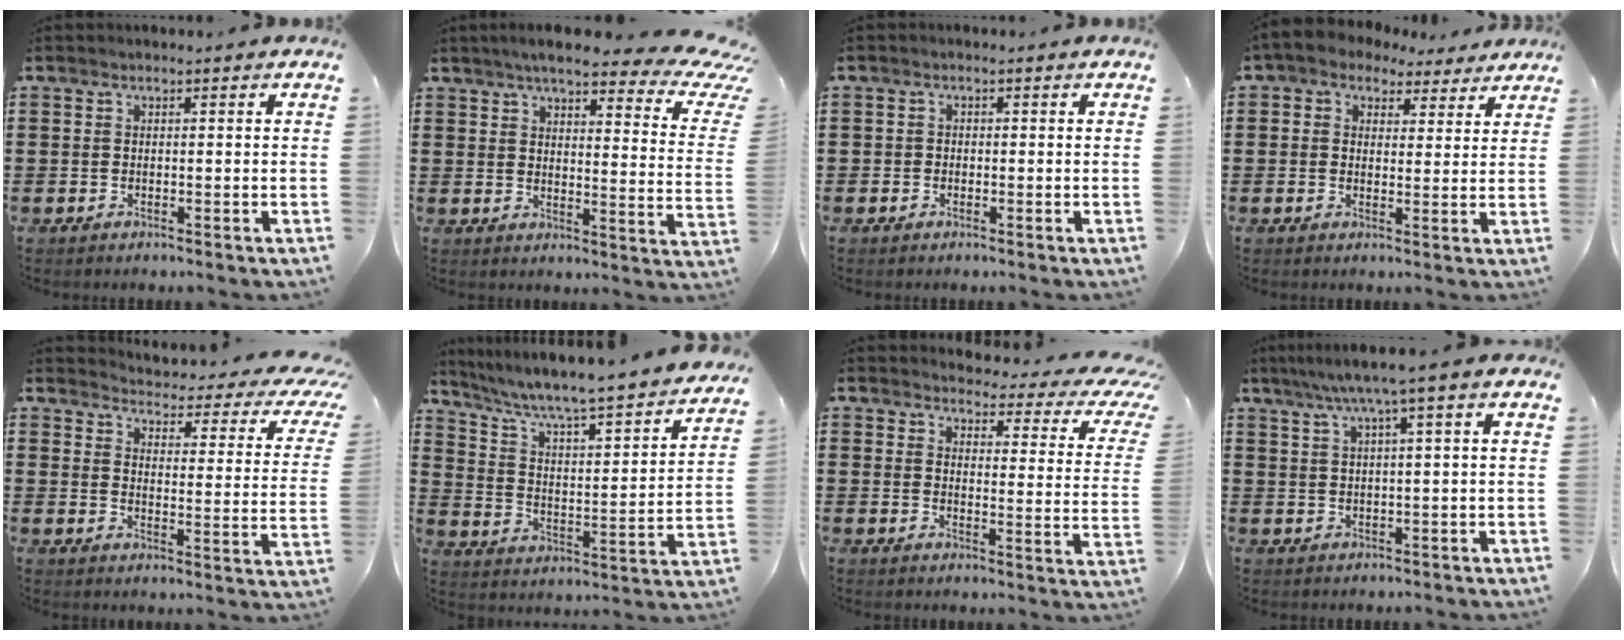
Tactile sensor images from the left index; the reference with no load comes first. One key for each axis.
{"total": 7.3, "fx": 5.6, "fy": 1.3, "fz": 4.6, "tx": -0.087, "ty": -0.034, "tz": 0.089}
{"total": 0.8, "fx": -0.3, "fy": 0.8, "fz": 0.2, "tx": -0.006, "ty": 0.003, "tz": -0.007}
{"total": 3.3, "fx": 2.3, "fy": 2.3, "fz": 0.7, "tx": -0.030, "ty": -0.004, "tz": 0.041}
{"total": 3.2, "fx": 2.8, "fy": 0.4, "fz": 1.5, "tx": -0.040, "ty": -0.032, "tz": 0.037}
{"total": 5.1, "fx": 4.3, "fy": -0.1, "fz": 2.7, "tx": -0.075, "ty": -0.048, "tz": 0.061}
{"total": 4.0, "fx": 3.5, "fy": 0.9, "fz": 1.8, "tx": -0.039, "ty": -0.030, "tz": 0.052}
{"total": 4.3, "fx": 1.8, "fy": -0.4, "fz": 3.9, "tx": -0.080, "ty": -0.001, "tz": 0.026}